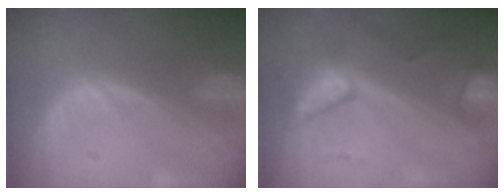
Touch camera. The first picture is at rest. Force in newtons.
{"total": 7.6, "press": 6.7, "slide": 3.5}